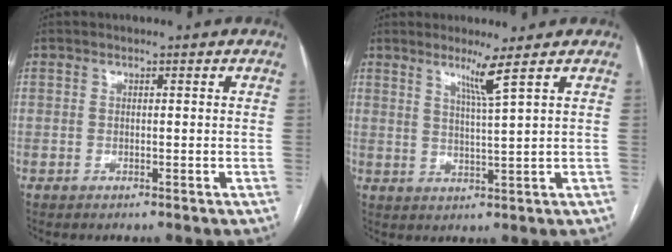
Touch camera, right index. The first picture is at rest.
{"total": 4.0, "force": [2.5, -1.6, 2.7], "torque": [-0.051, -0.016, 0.049]}